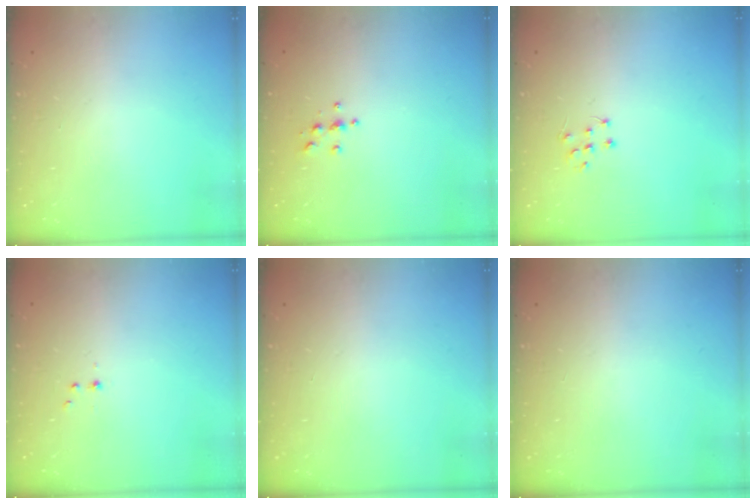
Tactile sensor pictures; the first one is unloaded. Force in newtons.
{"total": 3.8, "press": 3.8, "slide": 0.4}
{"total": 6.1, "press": 6.1, "slide": 0.4}
{"total": 2.2, "press": 1.9, "slide": 1.2}
{"total": 0.0}
{"total": 0.0}